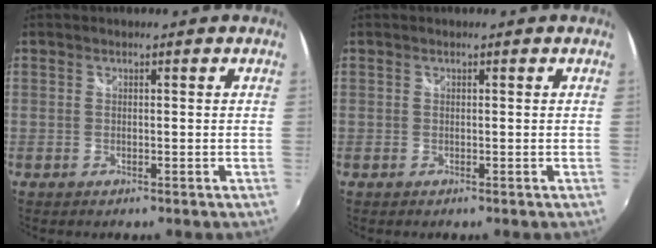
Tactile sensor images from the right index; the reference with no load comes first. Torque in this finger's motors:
{"motor_torque": [0.24, 0.29, -0.03, 0.01]}